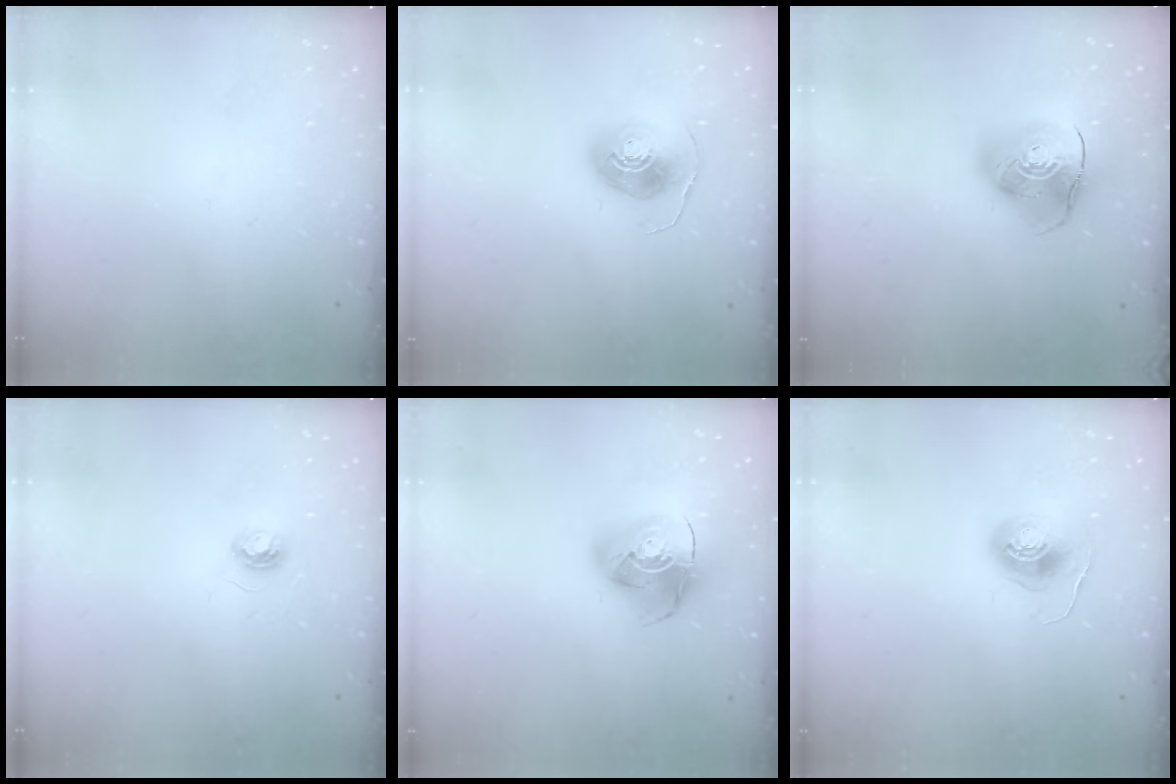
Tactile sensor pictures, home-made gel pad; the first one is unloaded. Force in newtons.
{"total": 8.3, "press": 8.3, "slide": 0.6}
{"total": 12.7, "press": 12.6, "slide": 2.0}
{"total": 3.8, "press": 3.8, "slide": 0.4}
{"total": 12.2, "press": 12.1, "slide": 1.6}
{"total": 7.7, "press": 7.7, "slide": 0.4}